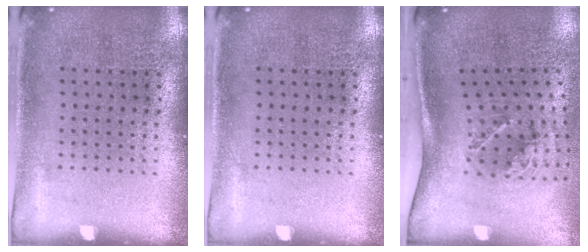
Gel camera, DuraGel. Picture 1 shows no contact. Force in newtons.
{"total": 0.0}
{"total": 2.0, "press": 1.3, "slide": 1.6}